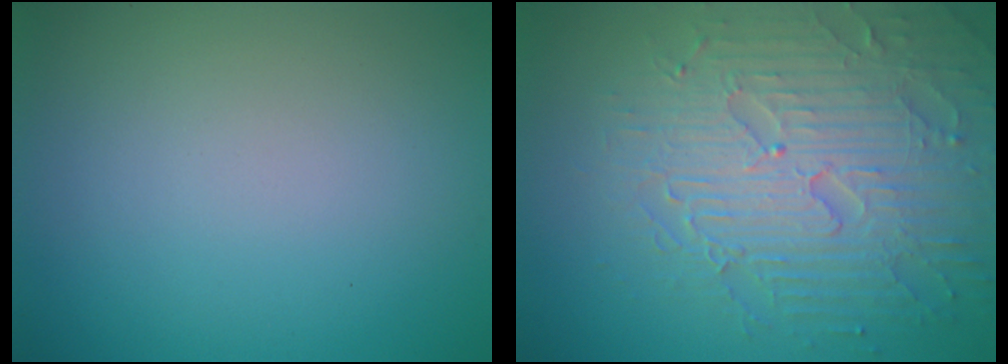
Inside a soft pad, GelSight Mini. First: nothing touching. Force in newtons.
{"total": 7.5, "press": 5.9, "slide": 4.6}